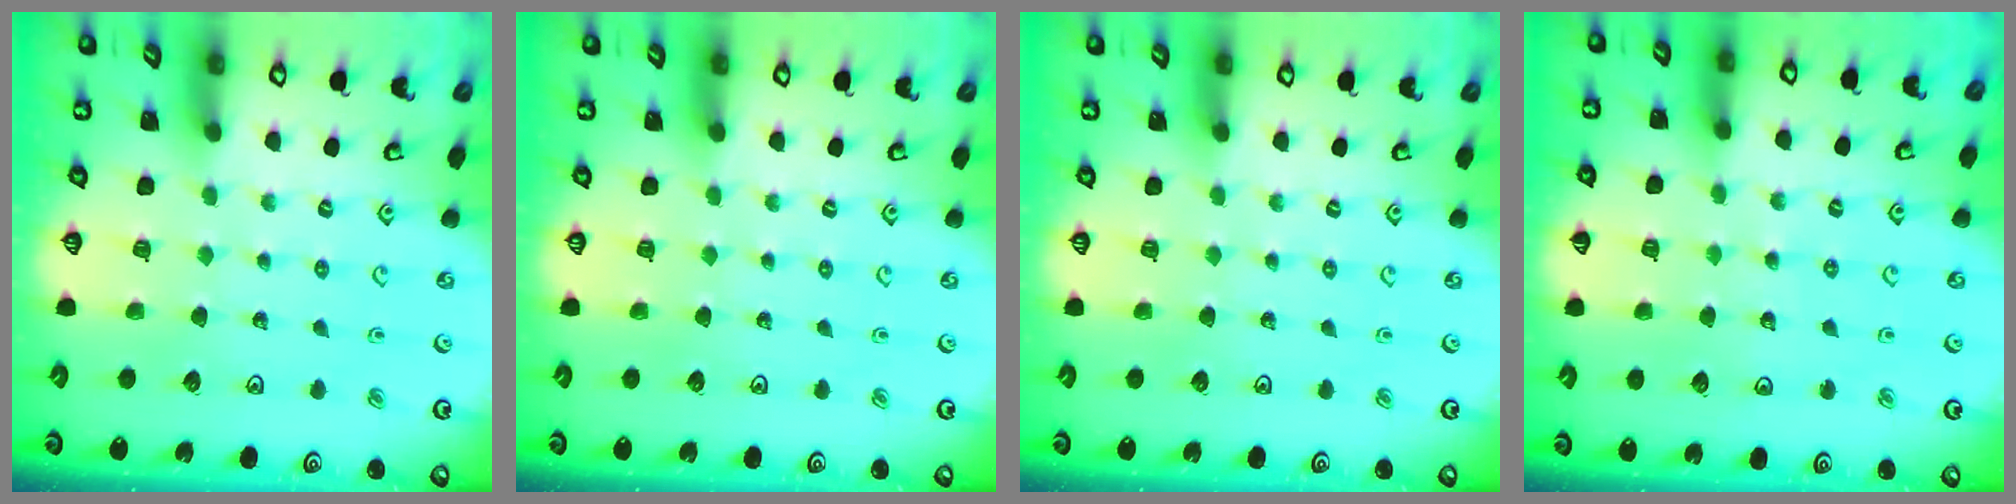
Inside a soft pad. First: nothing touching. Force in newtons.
{"total": 0.0}
{"total": 0.0}
{"total": 3.3, "press": 3.2, "slide": 0.8}